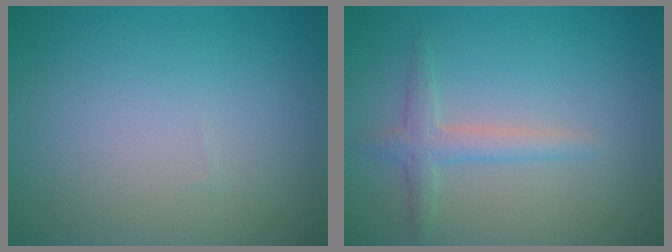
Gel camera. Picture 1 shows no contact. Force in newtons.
{"total": 1.9, "press": 1.9, "slide": 0.0}